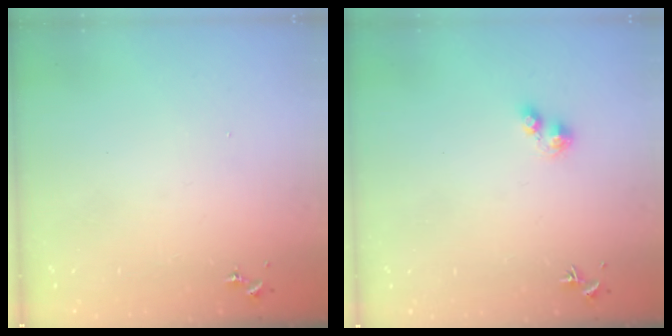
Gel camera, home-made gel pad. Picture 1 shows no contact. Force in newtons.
{"total": 5.0, "press": 5.0, "slide": 0.5}